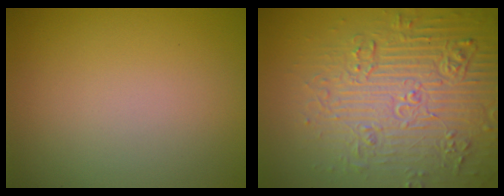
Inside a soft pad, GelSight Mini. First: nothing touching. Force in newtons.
{"total": 7.8, "press": 7.6, "slide": 1.8}